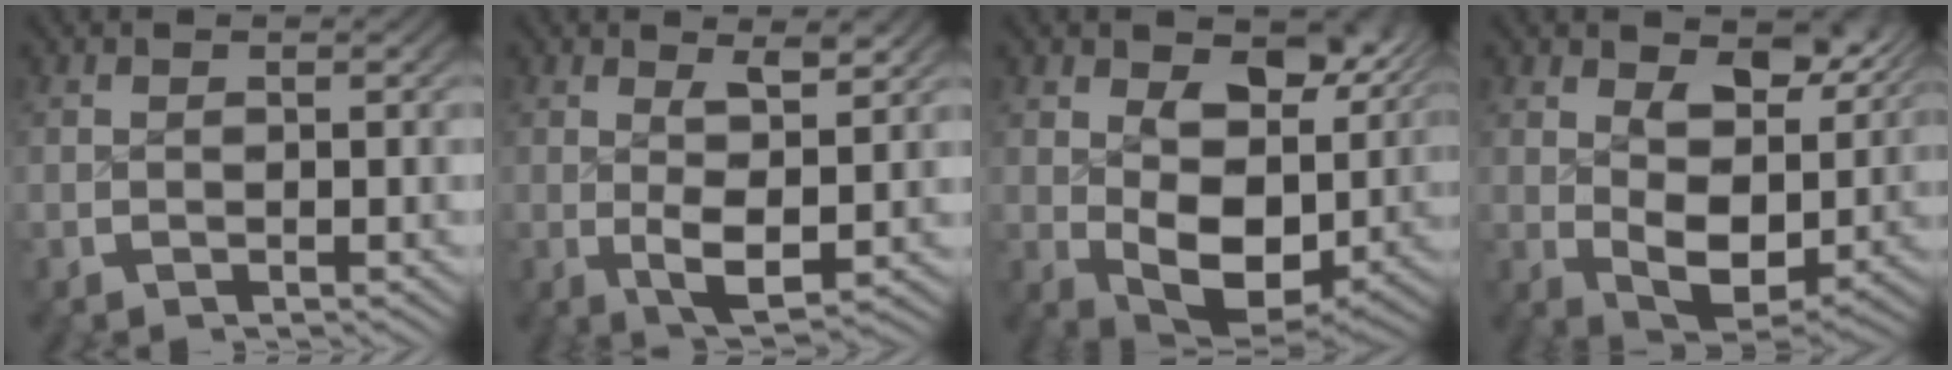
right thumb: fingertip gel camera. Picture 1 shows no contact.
{"total": 4.6, "force": [0.3, 2.2, 4.1], "torque": [-0.074, -0.018, 0.012]}
{"total": 10.1, "force": [0.4, 6.4, 7.8], "torque": [-0.142, -0.051, 0.029]}
{"total": 7.6, "force": [1.2, 4.6, 5.9], "torque": [-0.109, -0.039, 0.035]}